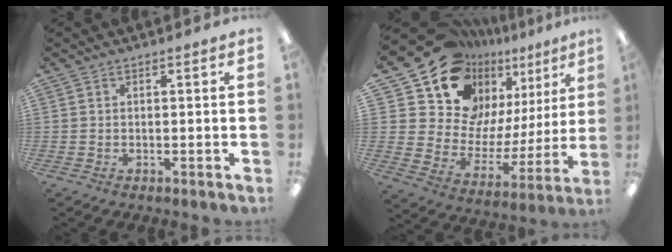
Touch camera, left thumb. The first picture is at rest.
{"total": 18.6, "force": [14.8, 9.9, 5.4], "torque": [-0.111, -0.127, 0.276]}